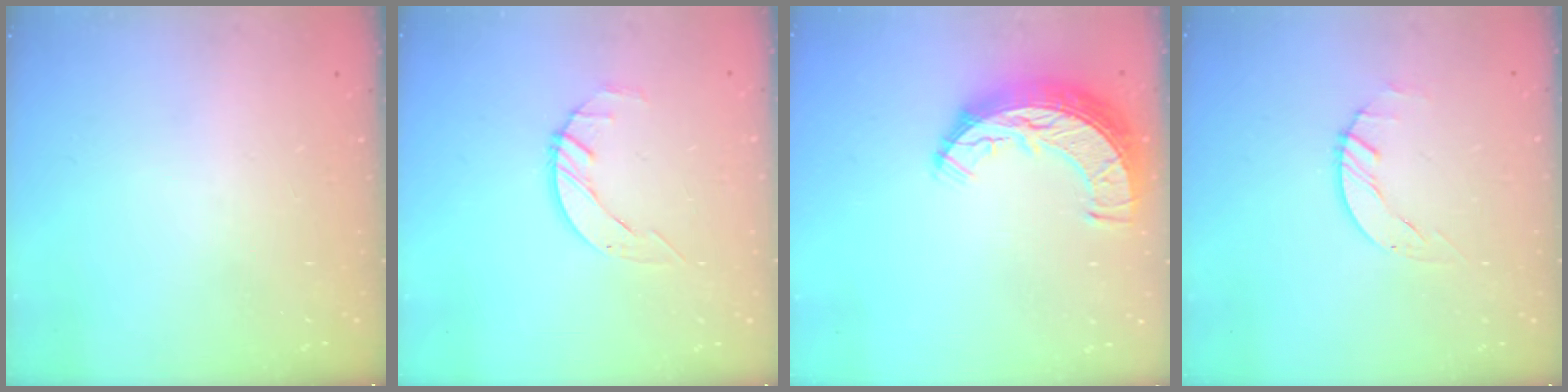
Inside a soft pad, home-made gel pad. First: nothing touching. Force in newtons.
{"total": 2.7, "press": 2.6, "slide": 0.4}
{"total": 11.7, "press": 11.7, "slide": 0.9}
{"total": 1.6, "press": 1.6, "slide": 0.3}